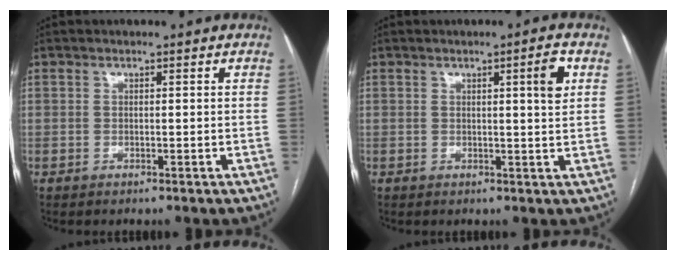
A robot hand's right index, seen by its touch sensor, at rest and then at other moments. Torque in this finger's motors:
{"motor_torque": [0.04, 0.00, 0.08, 0.05]}